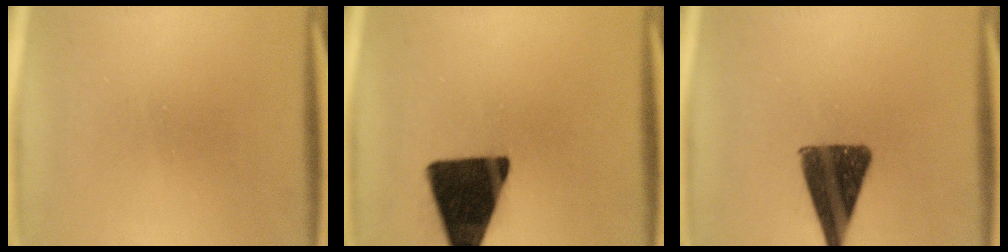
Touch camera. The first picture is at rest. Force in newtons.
{"total": 16.6}
{"total": 10.2}